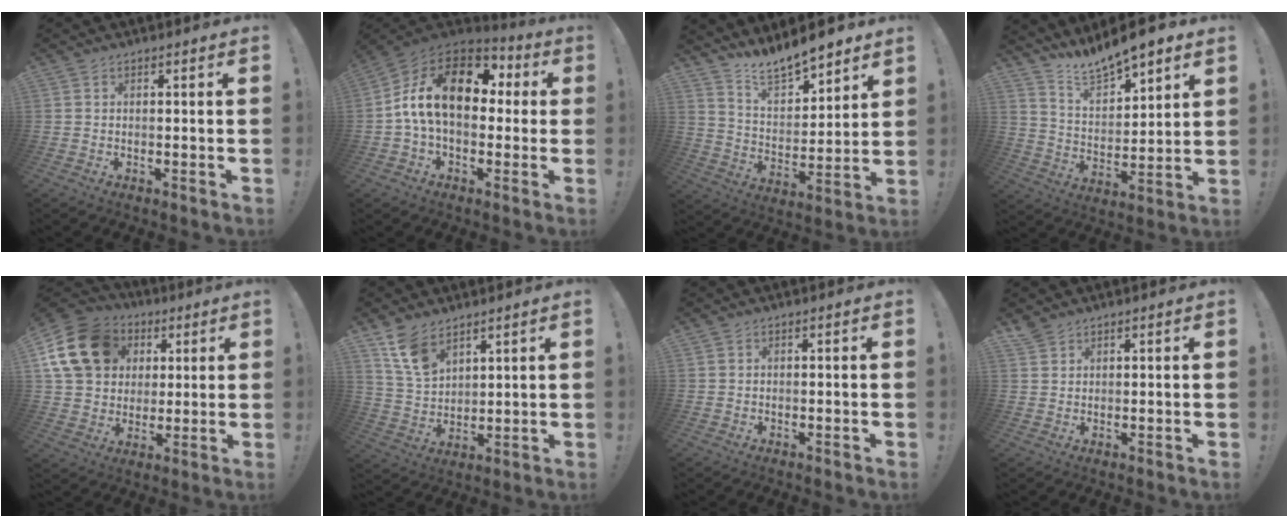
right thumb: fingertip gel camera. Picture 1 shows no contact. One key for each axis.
{"total": 19.5, "fx": 3.3, "fy": 11.4, "fz": 15.4, "tx": -0.263, "ty": 0.009, "tz": 0.059}
{"total": 11.3, "fx": 10.3, "fy": 3.1, "fz": 3.3, "tx": -0.073, "ty": -0.082, "tz": 0.193}
{"total": 10.7, "fx": 10.0, "fy": 2.5, "fz": 2.8, "tx": -0.068, "ty": -0.087, "tz": 0.183}
{"total": 18.6, "fx": 6.6, "fy": 14.7, "fz": 9.4, "tx": -0.169, "ty": -0.015, "tz": 0.139}
{"total": 10.1, "fx": 7.1, "fy": 5.4, "fz": 4.7, "tx": -0.096, "ty": -0.034, "tz": 0.141}
{"total": 0.0}
{"total": 3.2, "fx": 2.6, "fy": 1.7, "fz": 0.7, "tx": -0.004, "ty": -0.018, "tz": 0.047}